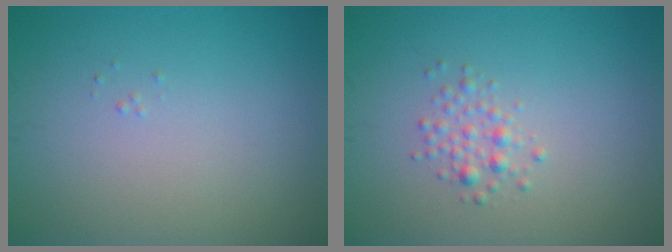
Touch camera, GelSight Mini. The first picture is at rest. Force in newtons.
{"total": 1.5, "press": 1.5, "slide": 0.0}